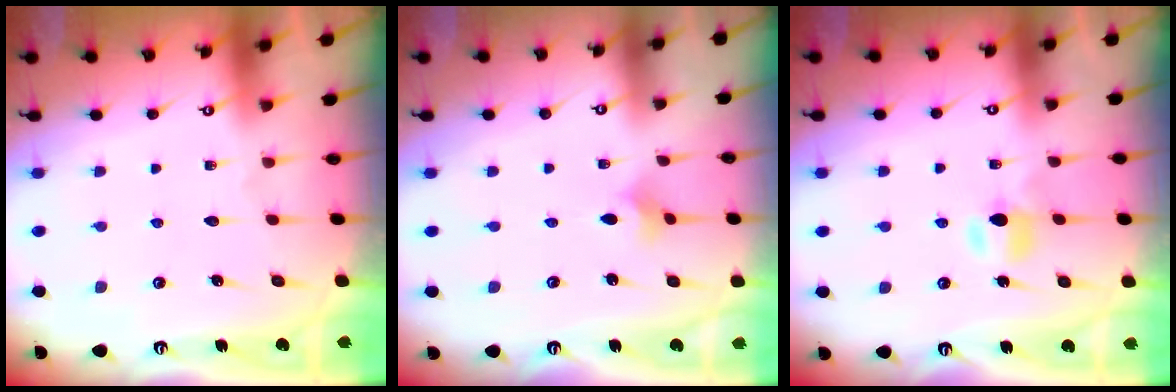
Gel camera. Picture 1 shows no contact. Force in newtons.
{"total": 1.7, "press": 1.7, "slide": 0.4}
{"total": 5.8, "press": 5.8, "slide": 0.6}